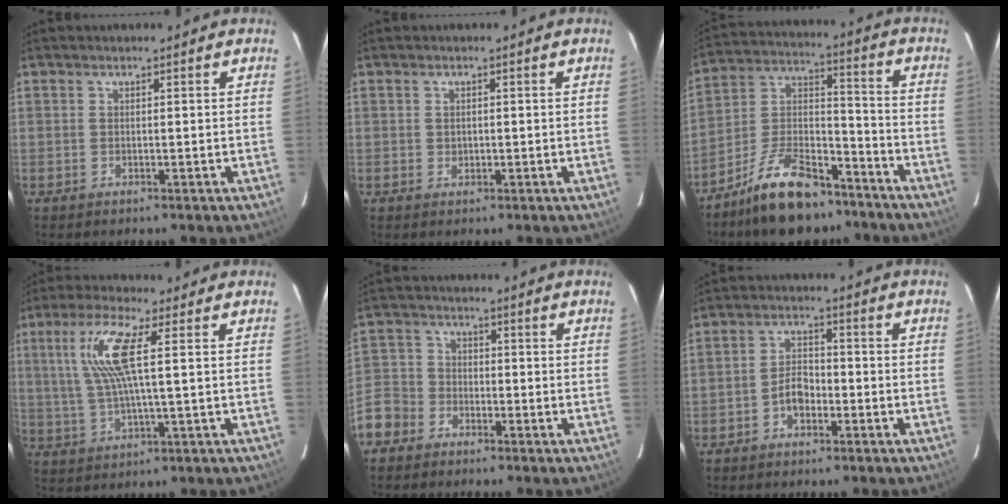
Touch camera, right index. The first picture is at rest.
{"total": 1.0, "force": [0.0, 0.9, 0.3], "torque": [-0.003, 0.001, 0.002]}
{"total": 16.7, "force": [-11.8, 7.4, 9.3], "torque": [-0.183, 0.029, -0.200]}
{"total": 9.8, "force": [2.5, 0.9, 9.4], "torque": [-0.191, 0.006, 0.055]}
{"total": 9.0, "force": [-5.3, 6.9, 2.3], "torque": [-0.066, 0.022, -0.111]}
{"total": 4.4, "force": [-2.2, 2.7, 2.7], "torque": [-0.053, 0.014, -0.037]}